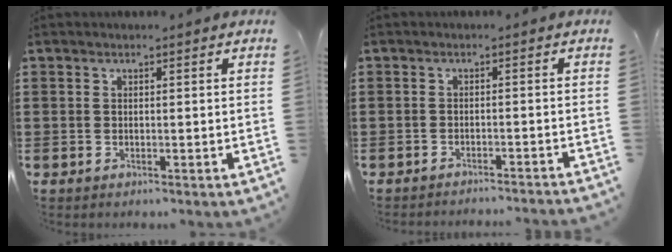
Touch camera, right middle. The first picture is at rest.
{"total": 1.8, "force": [-1.7, -0.3, 0.3], "torque": [-0.006, 0.005, -0.035]}